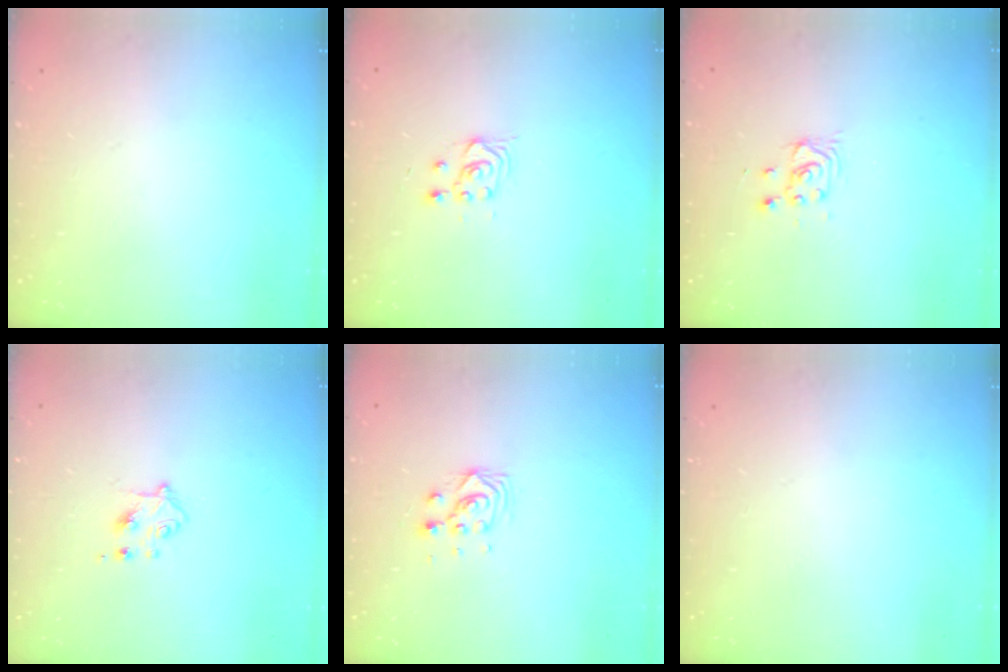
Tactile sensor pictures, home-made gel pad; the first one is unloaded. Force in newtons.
{"total": 3.3, "press": 3.1, "slide": 1.1}
{"total": 3.1, "press": 3.1, "slide": 0.2}
{"total": 4.8, "press": 4.8, "slide": 0.6}
{"total": 5.3, "press": 5.2, "slide": 0.2}
{"total": 0.0}